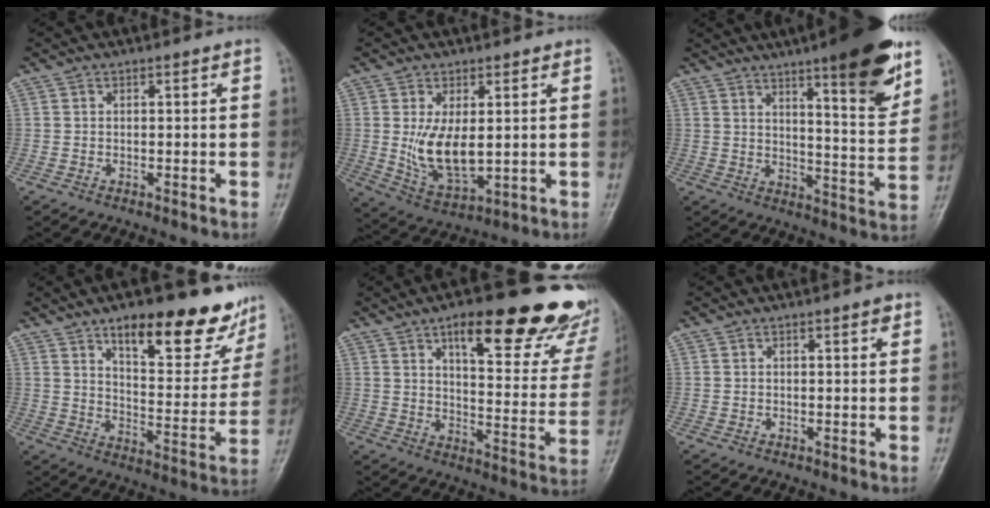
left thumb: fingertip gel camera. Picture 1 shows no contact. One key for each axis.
{"total": 9.6, "fx": 0.9, "fy": 5.1, "fz": 8.1, "tx": -0.135, "ty": -0.025, "tz": 0.034}
{"total": 17.1, "fx": 10.3, "fy": 3.1, "fz": 13.2, "tx": -0.159, "ty": -0.059, "tz": 0.151}
{"total": 20.0, "fx": 13.3, "fy": 7.3, "fz": 12.9, "tx": -0.123, "ty": -0.069, "tz": 0.196}
{"total": 27.5, "fx": 16.9, "fy": 8.9, "fz": 19.8, "tx": -0.222, "ty": -0.065, "tz": 0.224}
{"total": 1.3, "fx": 0.7, "fy": 0.3, "fz": 1.0, "tx": -0.014, "ty": -0.001, "tz": 0.009}